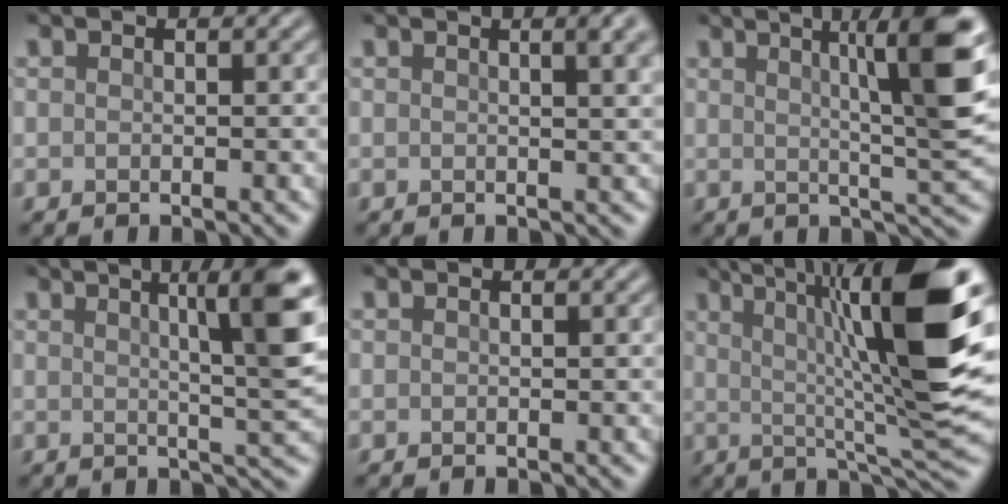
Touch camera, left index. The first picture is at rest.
{"total": 3.4, "force": [1.3, 1.2, 2.9], "torque": [-0.019, 0.008, 0.011]}
{"total": 9.8, "force": [2.8, 1.6, 9.2], "torque": [-0.112, 0.013, 0.040]}
{"total": 8.9, "force": [2.7, 1.8, 8.3], "torque": [-0.086, 0.016, 0.033]}
{"total": 0.0}
{"total": 13.1, "force": [2.8, 2.2, 12.6], "torque": [-0.188, 0.013, 0.044]}